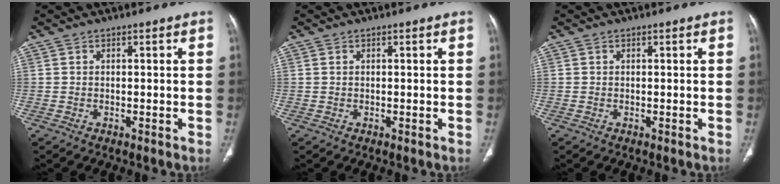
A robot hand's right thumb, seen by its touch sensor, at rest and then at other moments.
{"total": 0.0}
{"total": 0.0}